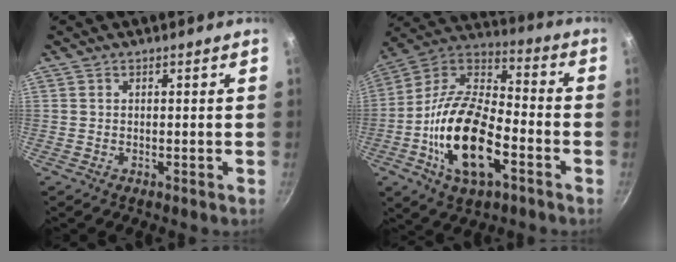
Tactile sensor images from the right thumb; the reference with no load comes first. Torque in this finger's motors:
{"motor_torque": [-0.33, 1.47, 2.08, -0.69, 0.24]}